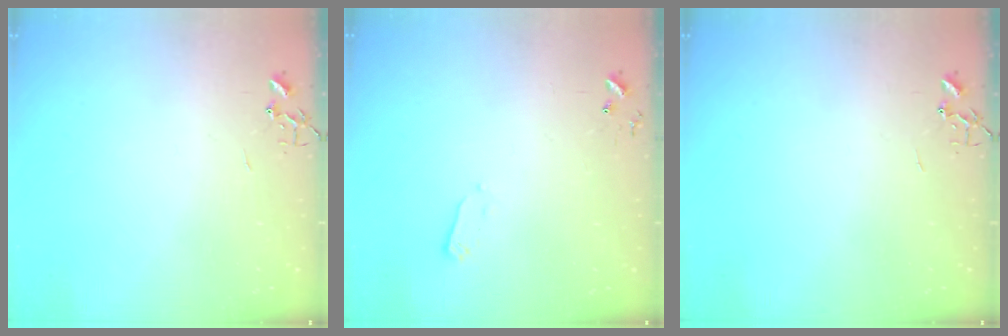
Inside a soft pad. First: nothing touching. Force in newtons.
{"total": 2.4, "press": 2.4, "slide": 0.4}
{"total": 0.0}